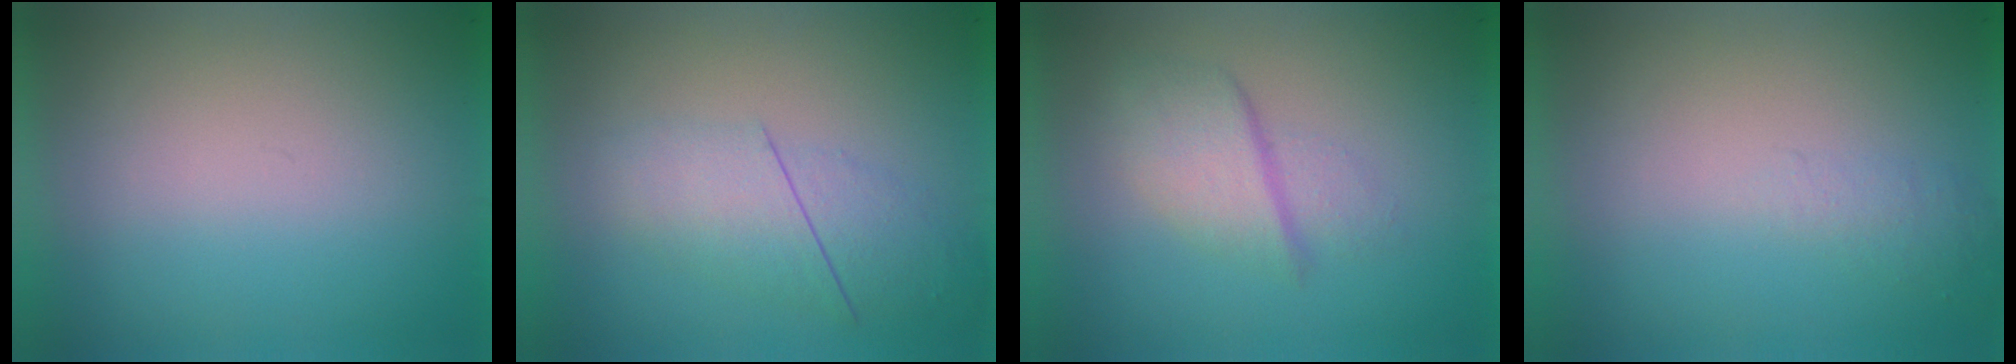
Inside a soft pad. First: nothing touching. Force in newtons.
{"total": 2.4}
{"total": 2.7}
{"total": 1.1}